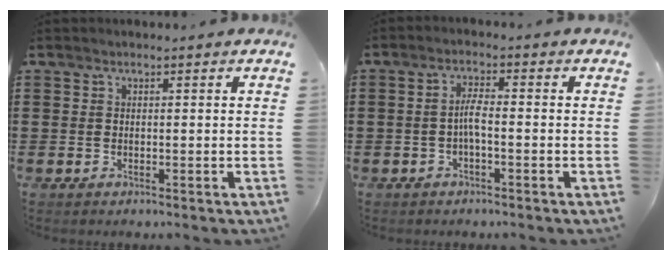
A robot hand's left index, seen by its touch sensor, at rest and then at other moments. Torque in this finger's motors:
{"motor_torque": [0.55, 0.49, 0.28, 0.08]}